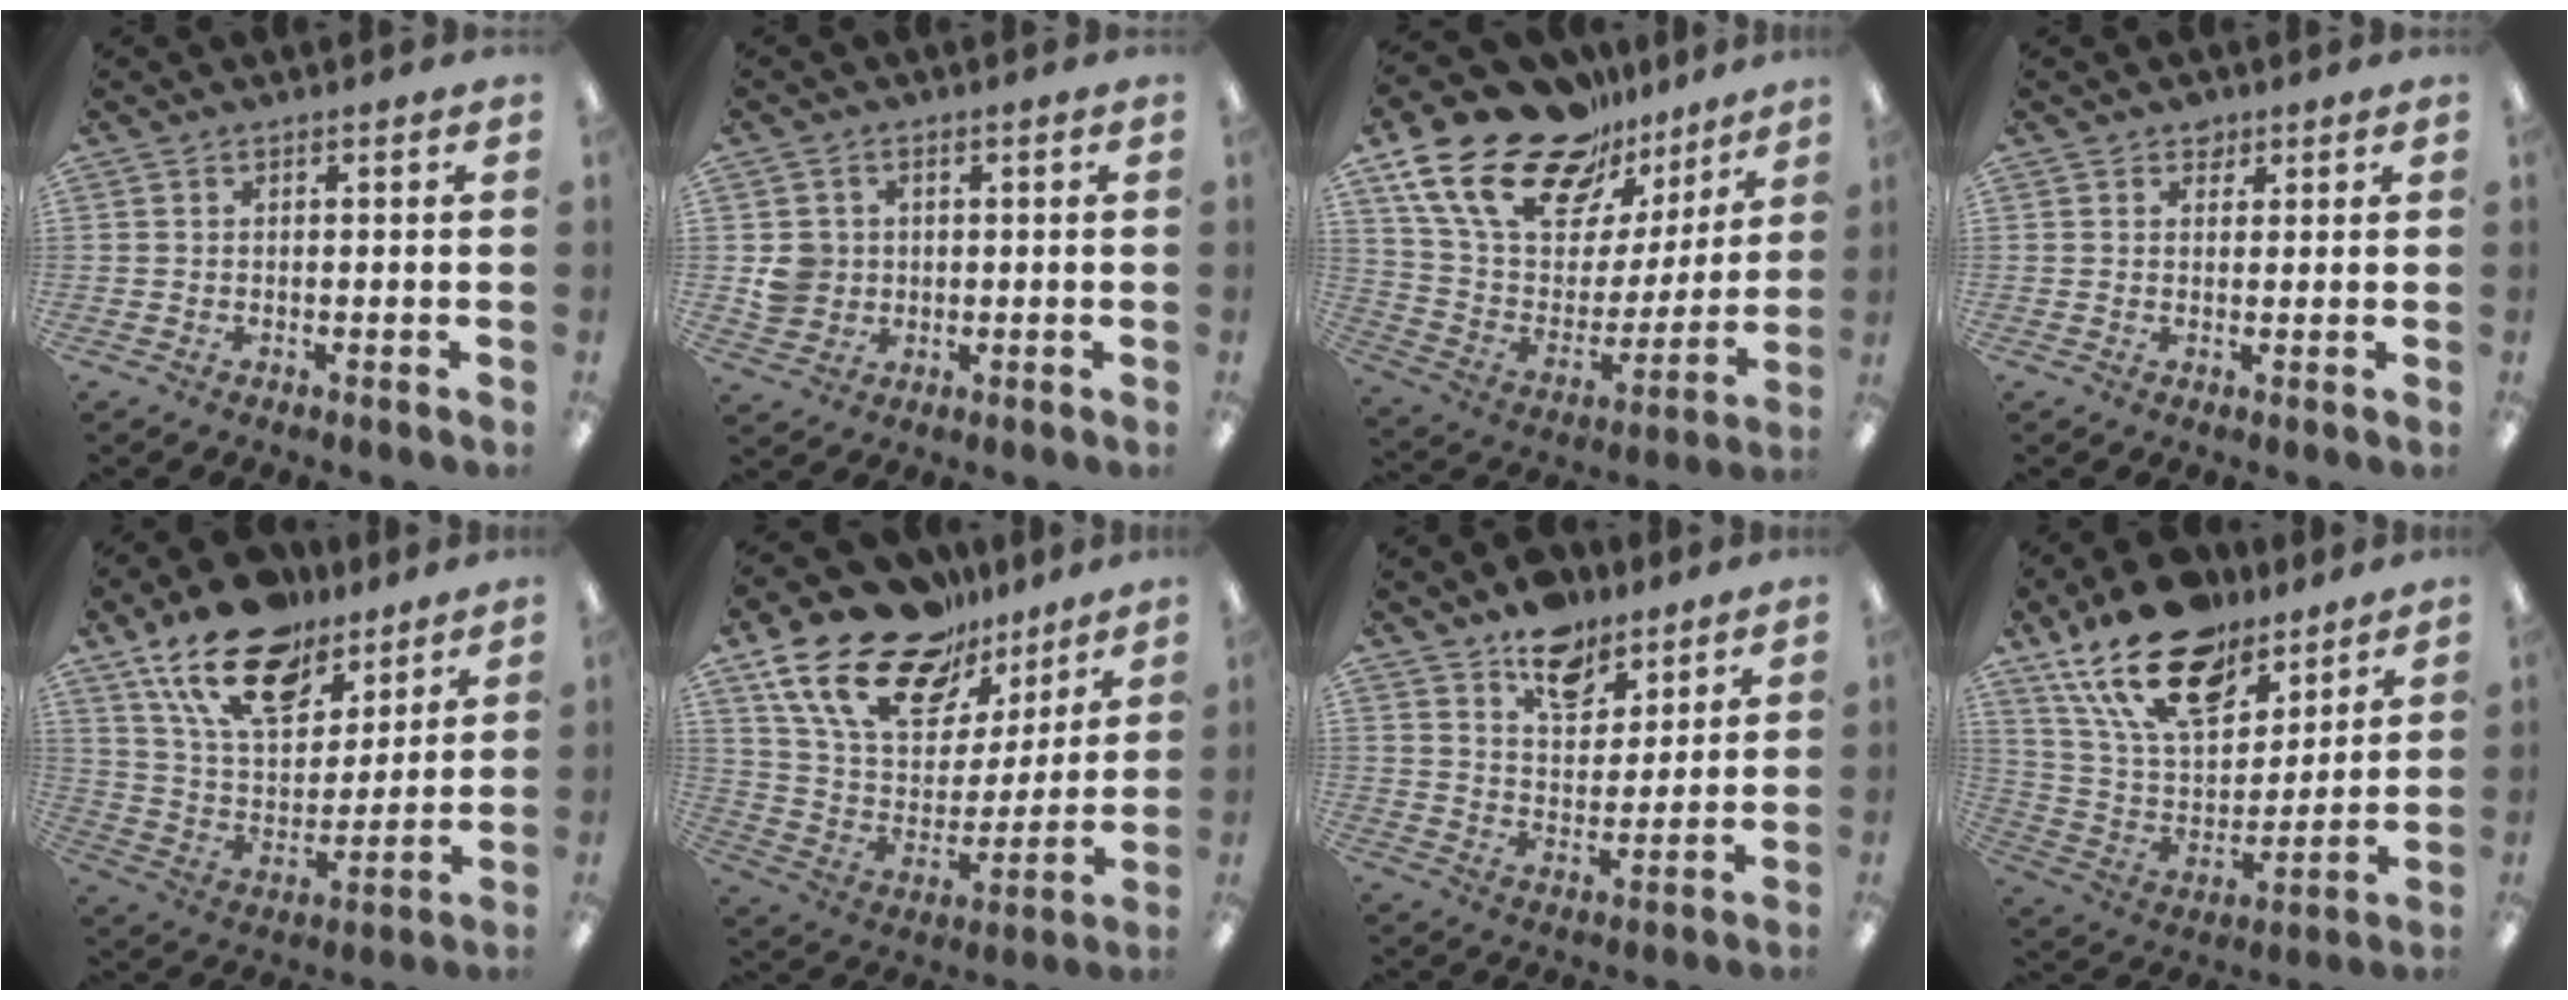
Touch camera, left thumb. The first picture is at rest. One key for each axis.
{"total": 5.3, "fx": 0.4, "fy": 5.1, "fz": 1.2, "tx": -0.017, "ty": 0.009, "tz": 0.009}
{"total": 22.9, "fx": 15.8, "fy": 12.1, "fz": 11.3, "tx": -0.208, "ty": -0.095, "tz": 0.290}
{"total": 2.2, "fx": 1.6, "fy": 1.4, "fz": 0.3, "tx": -0.001, "ty": -0.002, "tz": 0.028}
{"total": 20.1, "fx": 13.7, "fy": 10.5, "fz": 10.4, "tx": -0.189, "ty": -0.071, "tz": 0.246}
{"total": 21.0, "fx": 14.7, "fy": 11.0, "fz": 10.1, "tx": -0.191, "ty": -0.090, "tz": 0.268}
{"total": 10.7, "fx": 8.3, "fy": 5.8, "fz": 3.7, "tx": -0.048, "ty": -0.048, "tz": 0.151}
{"total": 21.4, "fx": 14.6, "fy": 11.1, "fz": 11.2, "tx": -0.212, "ty": -0.076, "tz": 0.267}